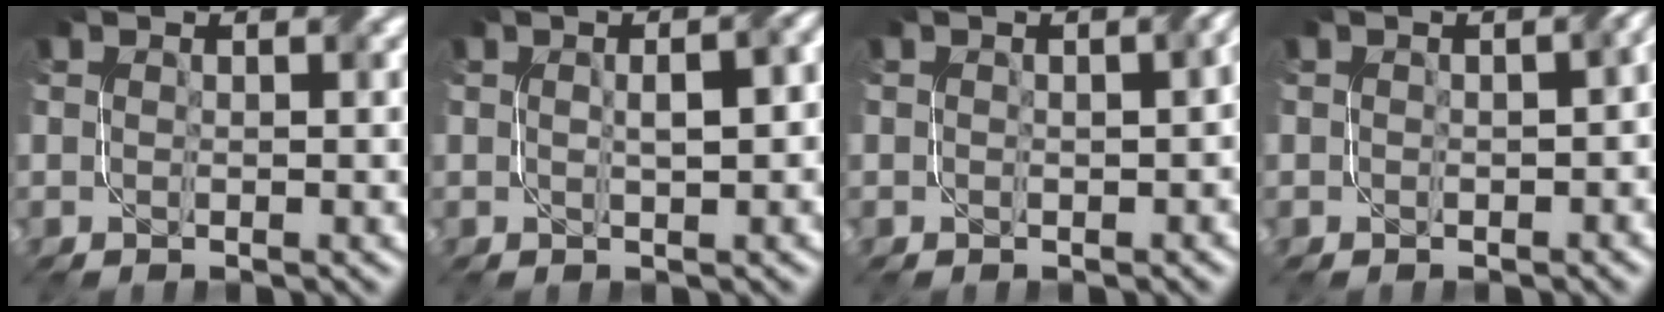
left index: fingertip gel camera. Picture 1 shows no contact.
{"total": 3.9, "force": [0.4, 1.3, 3.7], "torque": [-0.043, 0.017, 0.005]}
{"total": 2.5, "force": [0.2, 1.3, 2.1], "torque": [-0.020, 0.004, 0.005]}
{"total": 3.1, "force": [0.0, 1.8, 2.5], "torque": [-0.016, 0.002, 0.005]}